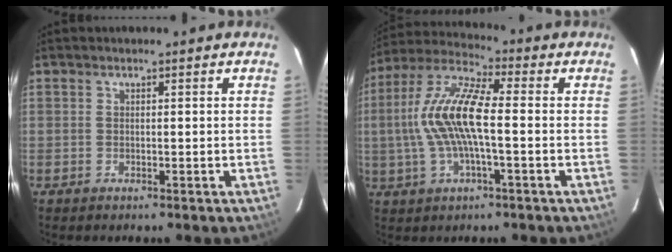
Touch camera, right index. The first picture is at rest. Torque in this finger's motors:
{"motor_torque": [0.83, -0.21, 1.05, 0.21]}